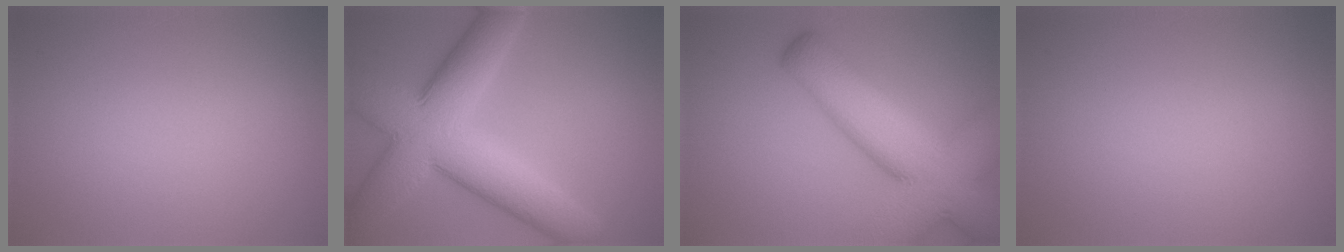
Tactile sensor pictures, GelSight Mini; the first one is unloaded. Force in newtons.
{"total": 11.0, "press": 11.0, "slide": 0.5}
{"total": 11.5, "press": 11.5, "slide": 0.7}
{"total": 0.0}